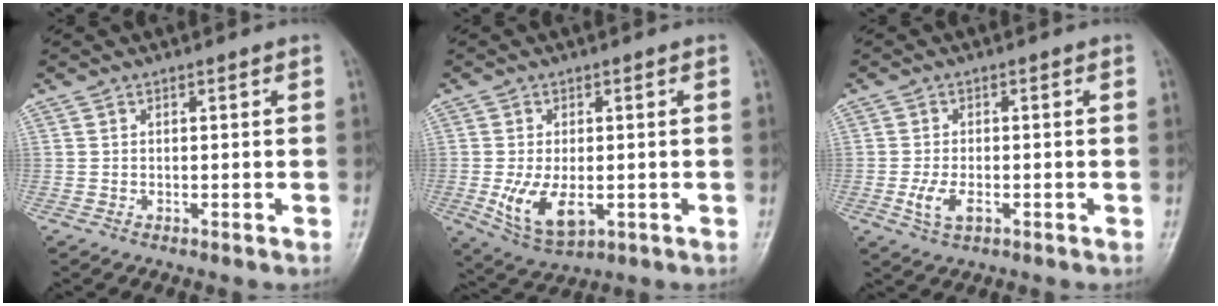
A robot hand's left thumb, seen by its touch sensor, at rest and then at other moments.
{"total": 8.4, "force": [-1.7, 4.5, 6.9], "torque": [-0.126, -0.009, -0.016]}
{"total": 4.1, "force": [-1.3, 2.0, 3.3], "torque": [-0.071, 0.002, -0.021]}